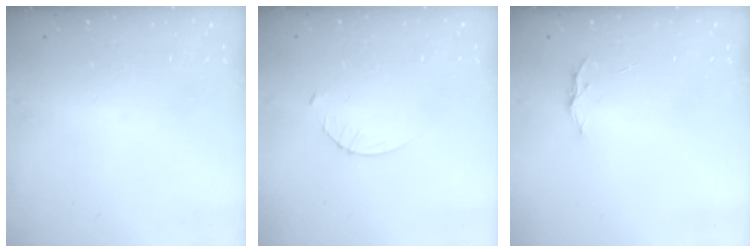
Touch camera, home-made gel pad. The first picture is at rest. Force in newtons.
{"total": 3.4, "press": 3.4, "slide": 0.4}
{"total": 4.0, "press": 4.0, "slide": 0.4}